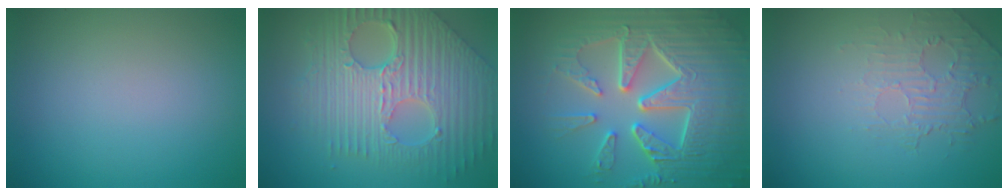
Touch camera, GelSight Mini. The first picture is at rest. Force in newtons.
{"total": 10.0, "press": 6.9, "slide": 7.2}
{"total": 10.1, "press": 6.8, "slide": 7.5}
{"total": 2.0, "press": 0.9, "slide": 1.8}